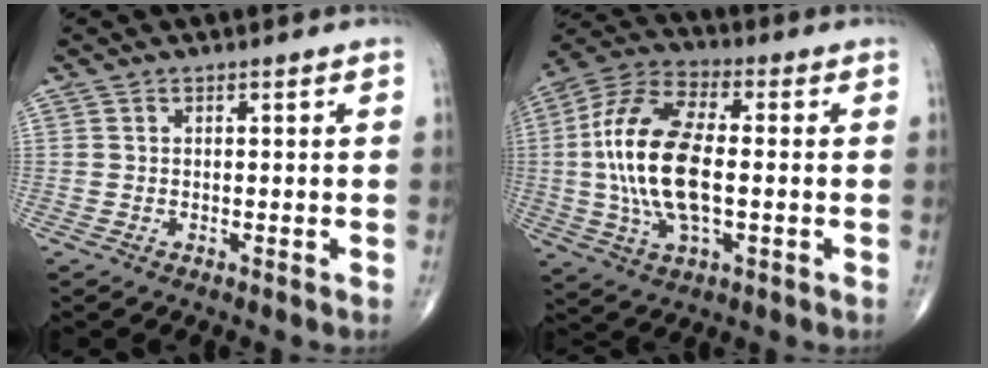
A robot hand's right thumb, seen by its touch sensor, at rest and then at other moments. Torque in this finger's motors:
{"motor_torque": [1.39, 3.62, 2.11, 0.17, 0.79]}